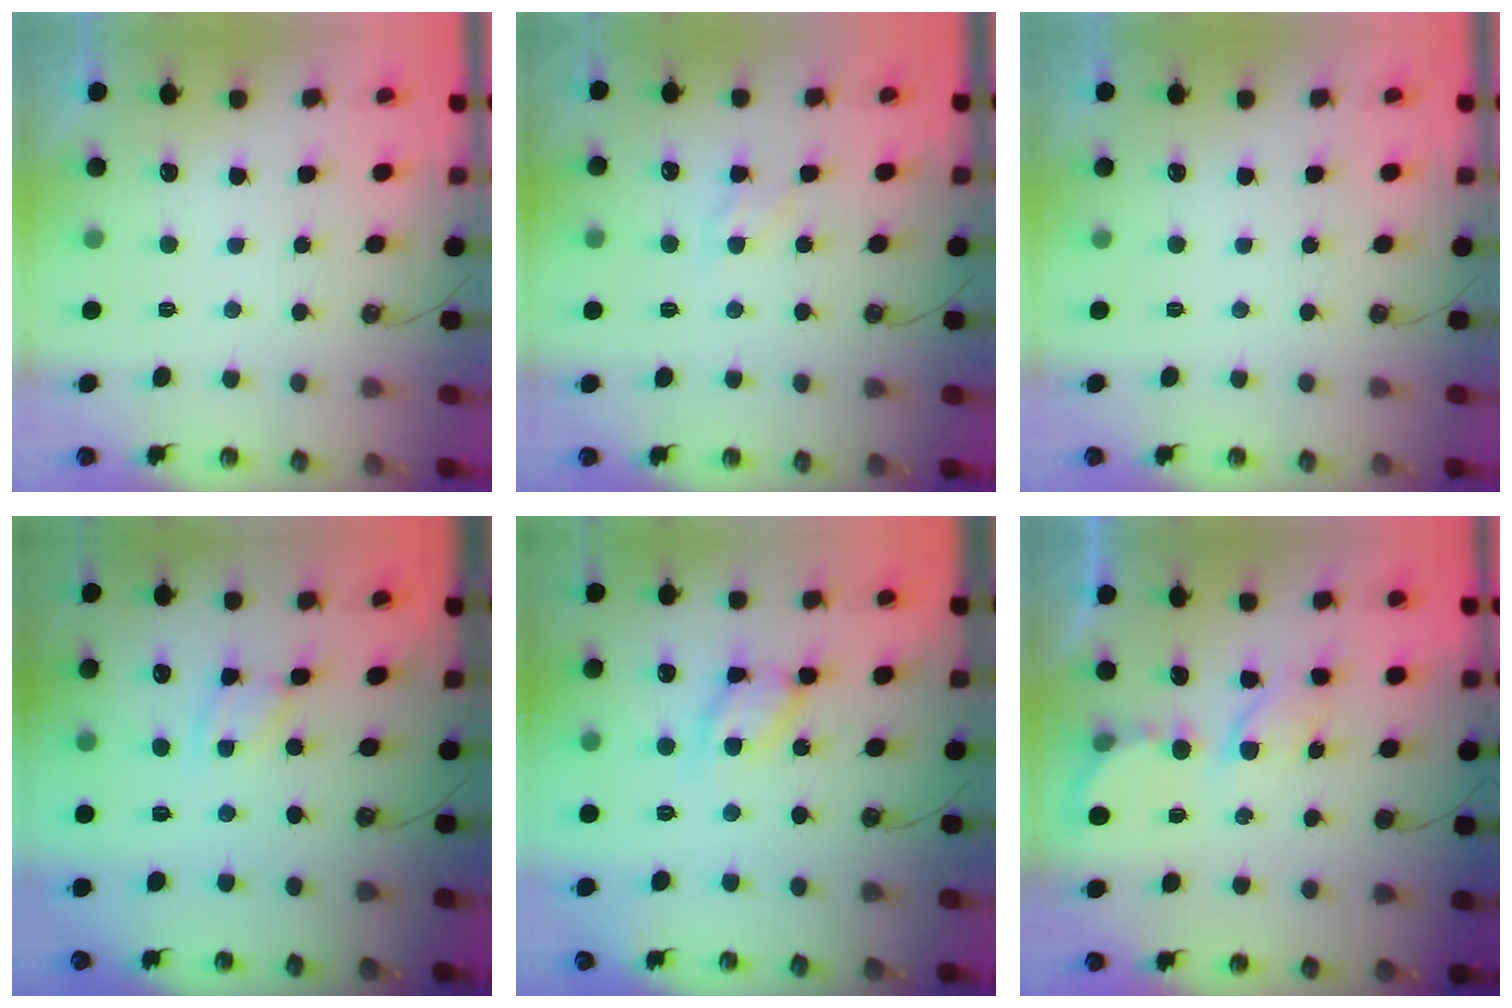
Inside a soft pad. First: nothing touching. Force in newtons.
{"total": 6.9, "press": 6.8, "slide": 0.7}
{"total": 0.0}
{"total": 1.9, "press": 1.8, "slide": 0.3}
{"total": 11.6, "press": 11.6, "slide": 1.3}
{"total": 6.0, "press": 6.0, "slide": 0.5}